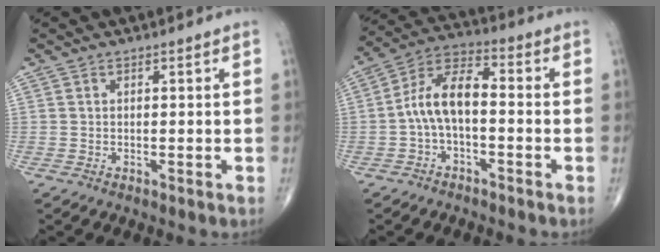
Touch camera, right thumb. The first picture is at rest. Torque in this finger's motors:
{"motor_torque": [0.15, 0.13, 0.71, 0.00, 0.16]}